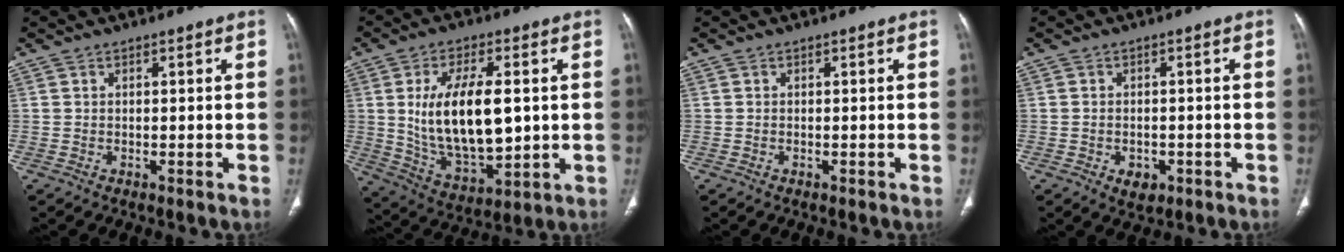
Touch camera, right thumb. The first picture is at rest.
{"total": 17.3, "force": [1.6, 8.3, 15.1], "torque": [-0.253, -0.015, 0.043]}
{"total": 0.0}
{"total": 3.4, "force": [-1.4, 2.4, 2.0], "torque": [-0.019, 0.005, -0.014]}